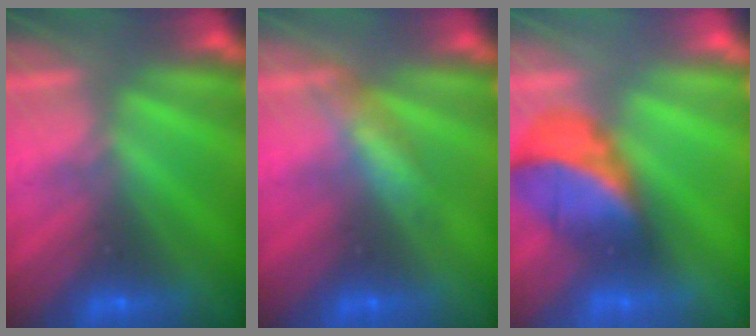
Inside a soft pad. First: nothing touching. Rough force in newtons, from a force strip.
{"total": 2.7}
{"total": 2.8}